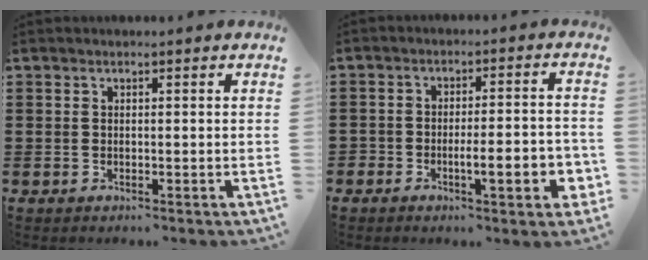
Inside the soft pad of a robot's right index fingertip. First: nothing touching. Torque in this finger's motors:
{"motor_torque": [0.44, -0.13, 0.45, 0.09]}